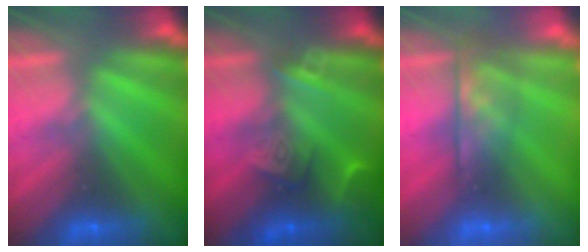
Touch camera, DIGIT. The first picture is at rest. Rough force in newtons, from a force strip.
{"total": 2.4}
{"total": 4.4}